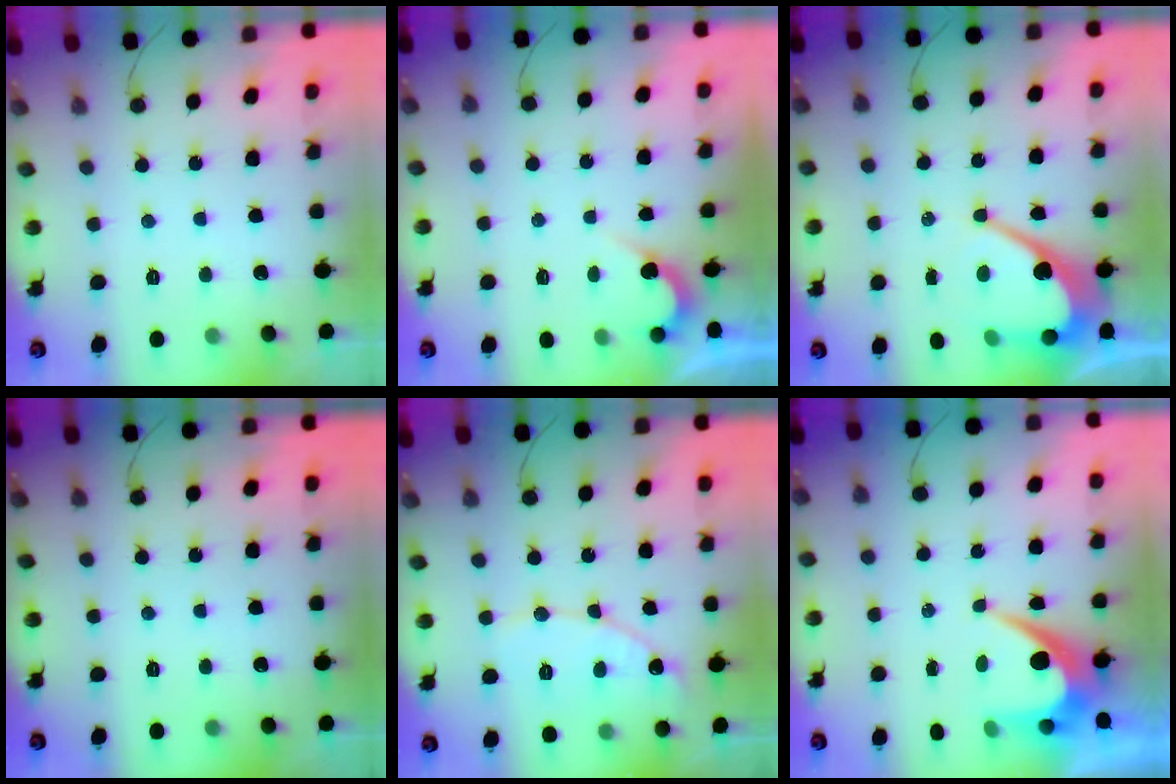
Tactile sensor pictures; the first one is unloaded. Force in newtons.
{"total": 2.7, "press": 2.7, "slide": 0.2}
{"total": 12.2, "press": 12.1, "slide": 0.9}
{"total": 0.0}
{"total": 9.5, "press": 9.5, "slide": 0.8}
{"total": 7.6, "press": 7.6, "slide": 0.4}